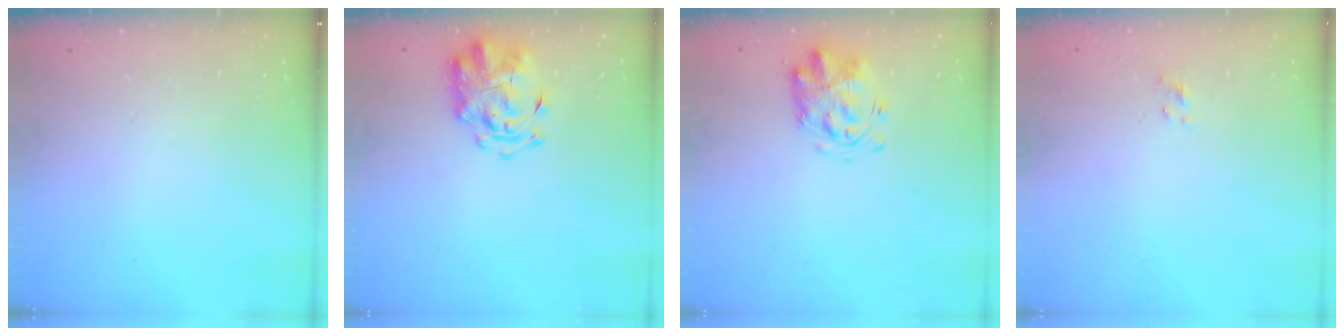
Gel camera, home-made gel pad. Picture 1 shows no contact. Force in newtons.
{"total": 3.1, "press": 3.0, "slide": 1.0}
{"total": 3.9, "press": 3.8, "slide": 0.8}
{"total": 0.8, "press": 0.5, "slide": 0.6}